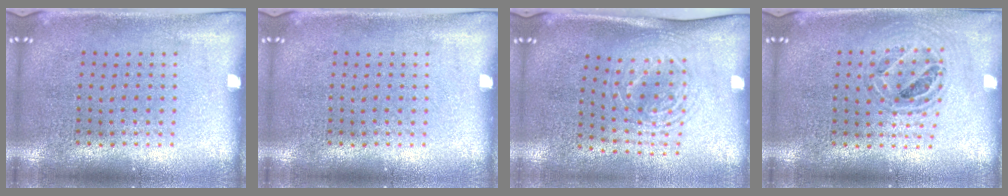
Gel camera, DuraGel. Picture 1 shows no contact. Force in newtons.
{"total": 0.0}
{"total": 1.7, "press": 1.3, "slide": 1.1}
{"total": 0.7, "press": 0.7, "slide": 0.2}